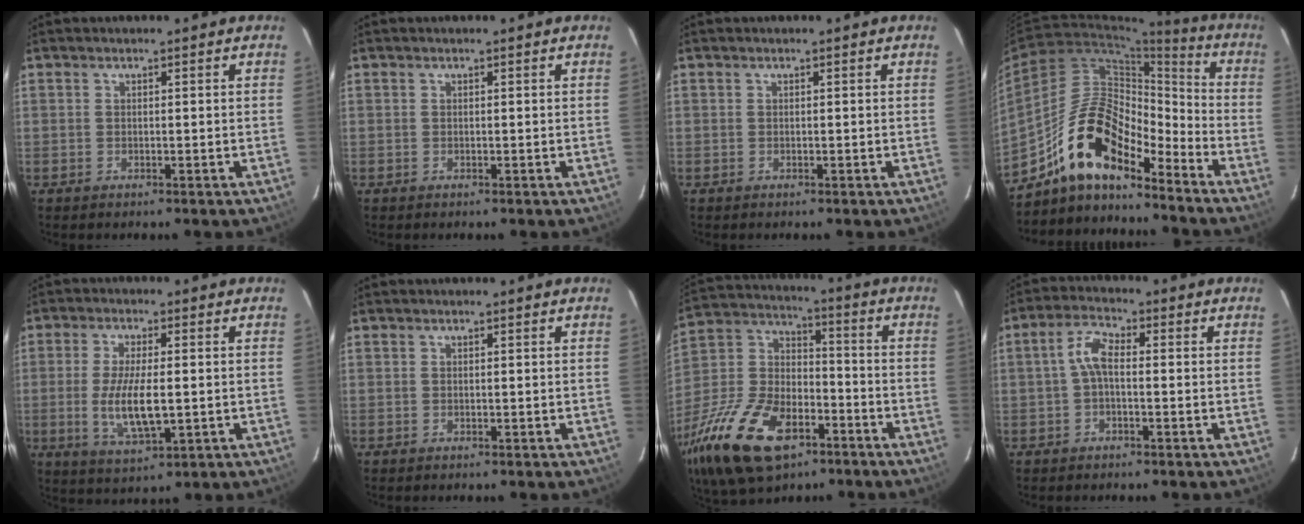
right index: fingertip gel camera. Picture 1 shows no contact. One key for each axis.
{"total": 0.0}
{"total": 0.0}
{"total": 15.8, "fx": -12.0, "fy": 5.5, "fz": 8.6, "tx": -0.157, "ty": 0.021, "tz": -0.228}
{"total": 9.4, "fx": -1.3, "fy": 3.0, "fz": 8.8, "tx": -0.172, "ty": -0.015, "tz": -0.018}
{"total": 0.0}
{"total": 28.3, "fx": -15.0, "fy": 15.6, "fz": 18.1, "tx": -0.407, "ty": -0.013, "tz": -0.259}
{"total": 4.1, "fx": -0.6, "fy": 1.8, "fz": 3.7, "tx": -0.081, "ty": 0.018, "tz": -0.014}